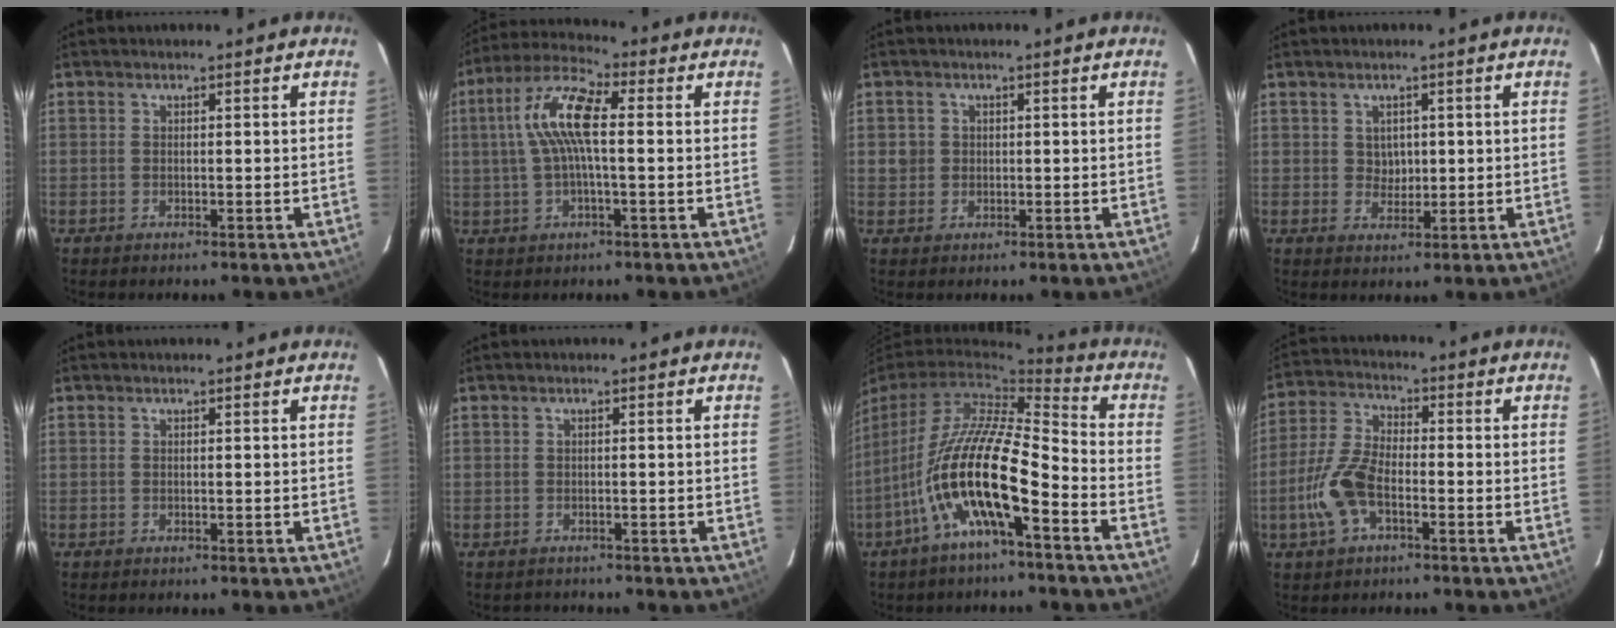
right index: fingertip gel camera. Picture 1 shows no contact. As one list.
[{"total": 10.7, "force": [1.1, 3.0, 10.2], "torque": [-0.205, 0.017, 0.019]}, {"total": 2.4, "force": [0.1, 2.4, 0.2], "torque": [0.000, 0.001, 0.000]}, {"total": 3.0, "force": [0.6, 2.7, 1.1], "torque": [-0.012, 0.003, 0.014]}, {"total": 0.0}, {"total": 1.3, "force": [-1.2, 0.6, -0.1], "torque": [0.000, 0.000, -0.013]}, {"total": 15.5, "force": [-6.6, 3.7, 13.6], "torque": [-0.253, -0.015, -0.130]}, {"total": 10.1, "force": [-3.7, 5.0, 7.9], "torque": [-0.180, 0.003, -0.072]}]